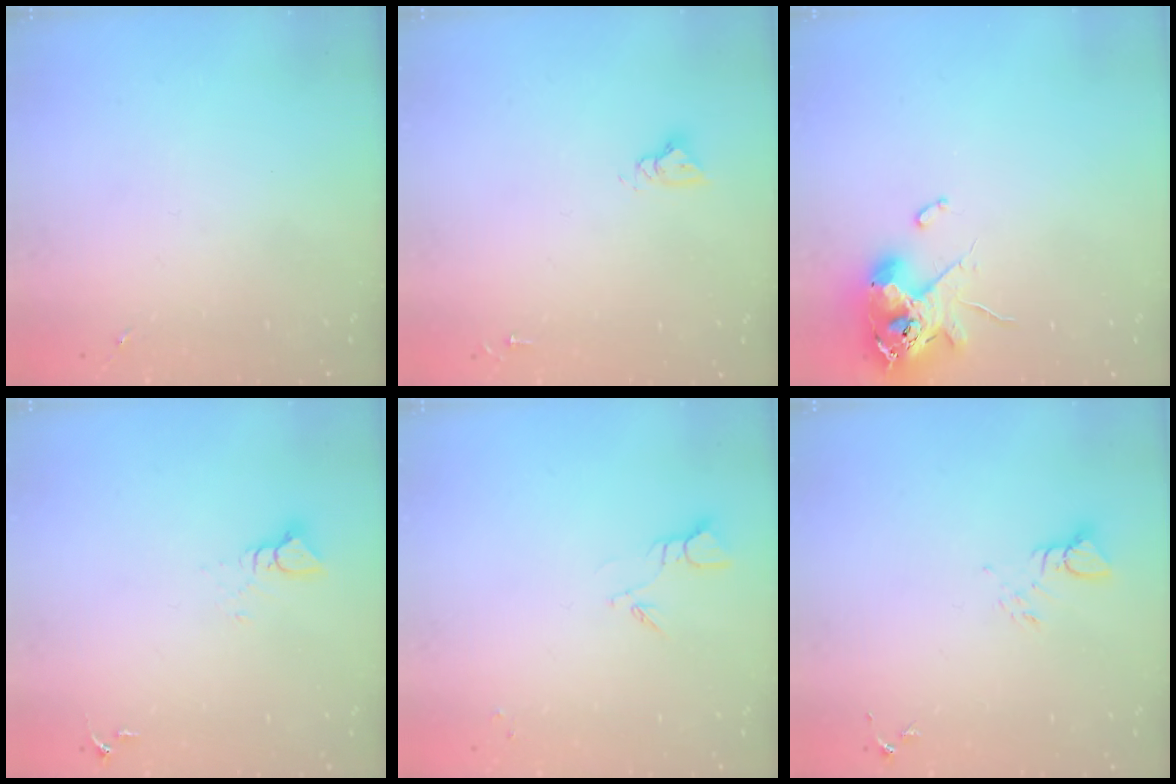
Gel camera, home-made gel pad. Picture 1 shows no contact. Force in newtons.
{"total": 4.8, "press": 4.8, "slide": 0.3}
{"total": 12.0, "press": 11.9, "slide": 1.9}
{"total": 3.3, "press": 3.3, "slide": 0.3}
{"total": 3.3, "press": 3.3, "slide": 0.4}
{"total": 3.8, "press": 3.8, "slide": 0.5}